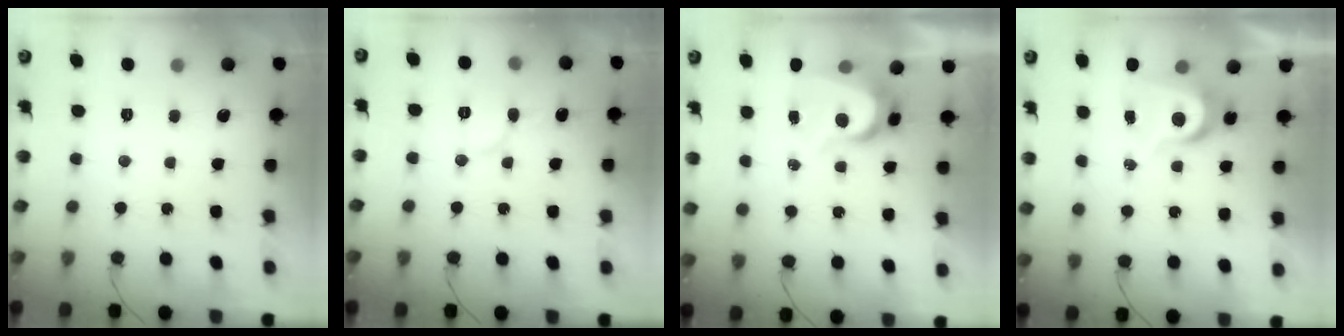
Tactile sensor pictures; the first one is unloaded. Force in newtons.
{"total": 5.9, "press": 5.9, "slide": 0.5}
{"total": 6.6, "press": 6.6, "slide": 0.5}
{"total": 7.7, "press": 7.7, "slide": 0.3}